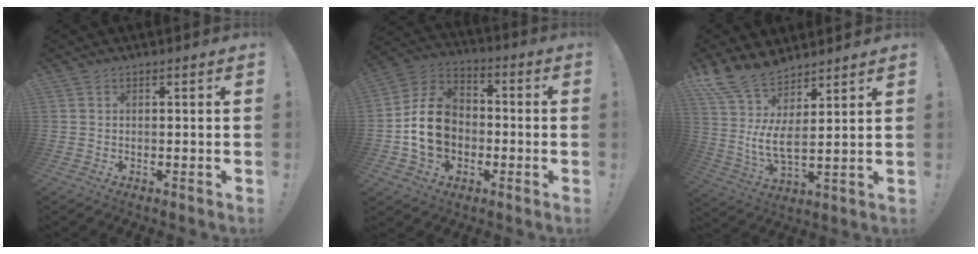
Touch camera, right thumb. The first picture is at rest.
{"total": 15.7, "force": [-2.1, 12.7, 9.1], "torque": [-0.159, 0.027, -0.032]}
{"total": 11.3, "force": [7.2, 3.4, 8.0], "torque": [-0.169, -0.058, 0.132]}